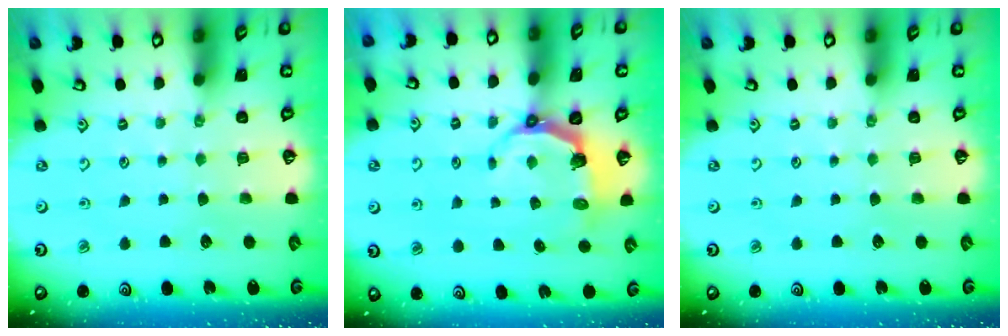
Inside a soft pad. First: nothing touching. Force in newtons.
{"total": 5.6, "press": 4.0, "slide": 4.0}
{"total": 0.0}